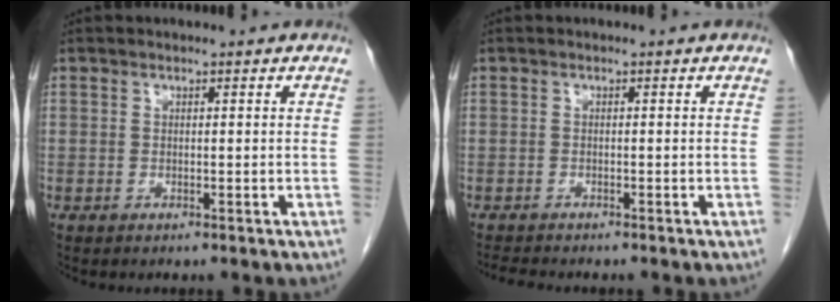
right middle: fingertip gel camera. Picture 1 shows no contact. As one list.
[{"total": 2.2, "force": [-2.1, 0.2, 0.7], "torque": [-0.014, -0.008, -0.033]}]